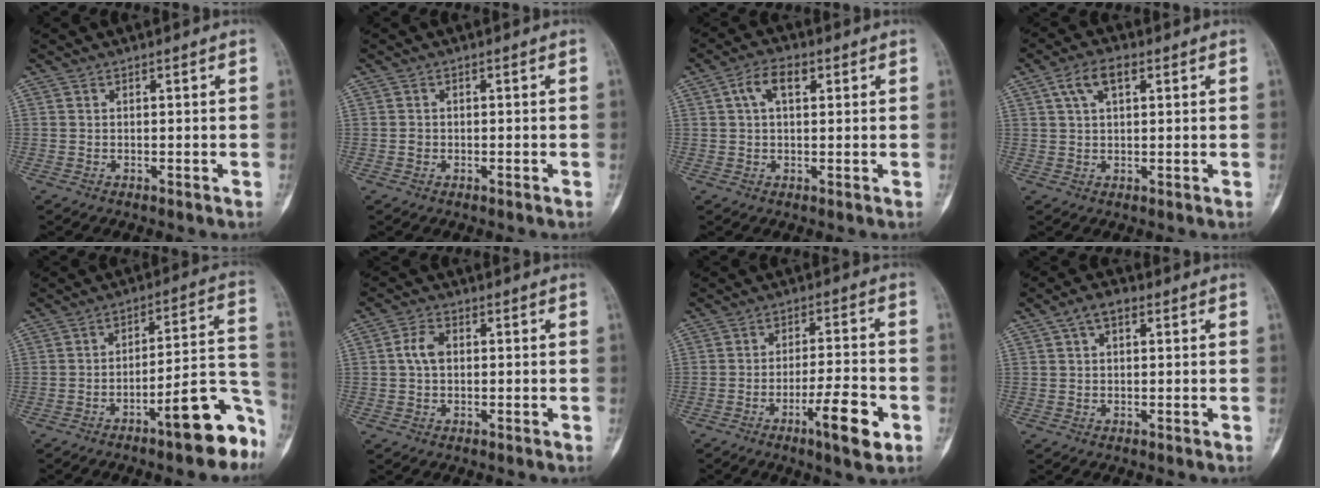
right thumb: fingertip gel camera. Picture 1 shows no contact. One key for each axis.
{"total": 0.9, "fx": -0.3, "fy": 0.7, "fz": 0.4, "tx": -0.002, "ty": 0.003, "tz": -0.005}
{"total": 5.5, "fx": 1.8, "fy": 3.0, "fz": 4.3, "tx": -0.074, "ty": 0.013, "tz": 0.030}
{"total": 5.7, "fx": 2.4, "fy": 2.8, "fz": 4.3, "tx": -0.079, "ty": 0.011, "tz": 0.045}
{"total": 14.5, "fx": -7.9, "fy": 3.5, "fz": 11.6, "tx": -0.129, "ty": 0.074, "tz": -0.113}
{"total": 4.0, "fx": 0.4, "fy": 2.7, "fz": 3.0, "tx": -0.059, "ty": 0.009, "tz": 0.003}
{"total": 9.5, "fx": -4.3, "fy": 1.9, "fz": 8.3, "tx": -0.132, "ty": 0.017, "tz": -0.065}
{"total": 4.3, "fx": 1.8, "fy": 2.4, "fz": 3.0, "tx": -0.046, "ty": 0.015, "tz": 0.028}